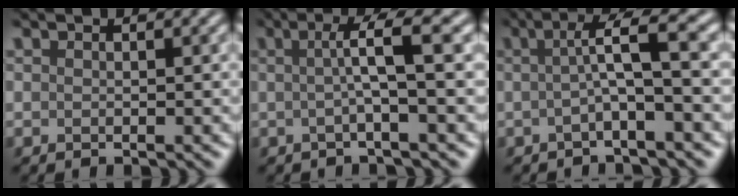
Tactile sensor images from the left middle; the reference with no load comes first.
{"total": 3.7, "force": [0.4, 0.3, 3.7], "torque": [-0.058, 0.007, 0.003]}
{"total": 4.1, "force": [0.1, 0.4, 4.1], "torque": [-0.064, 0.012, -0.005]}